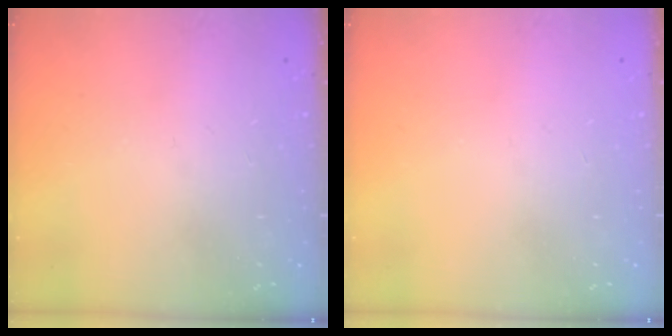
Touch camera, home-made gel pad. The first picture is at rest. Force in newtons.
{"total": 0.0}